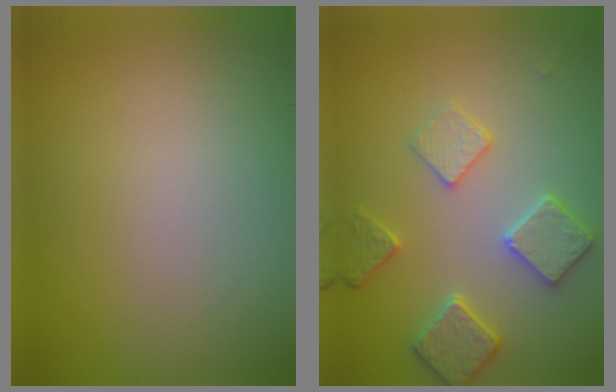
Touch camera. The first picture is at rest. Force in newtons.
{"total": 3.5, "press": 3.5, "slide": 0.2}